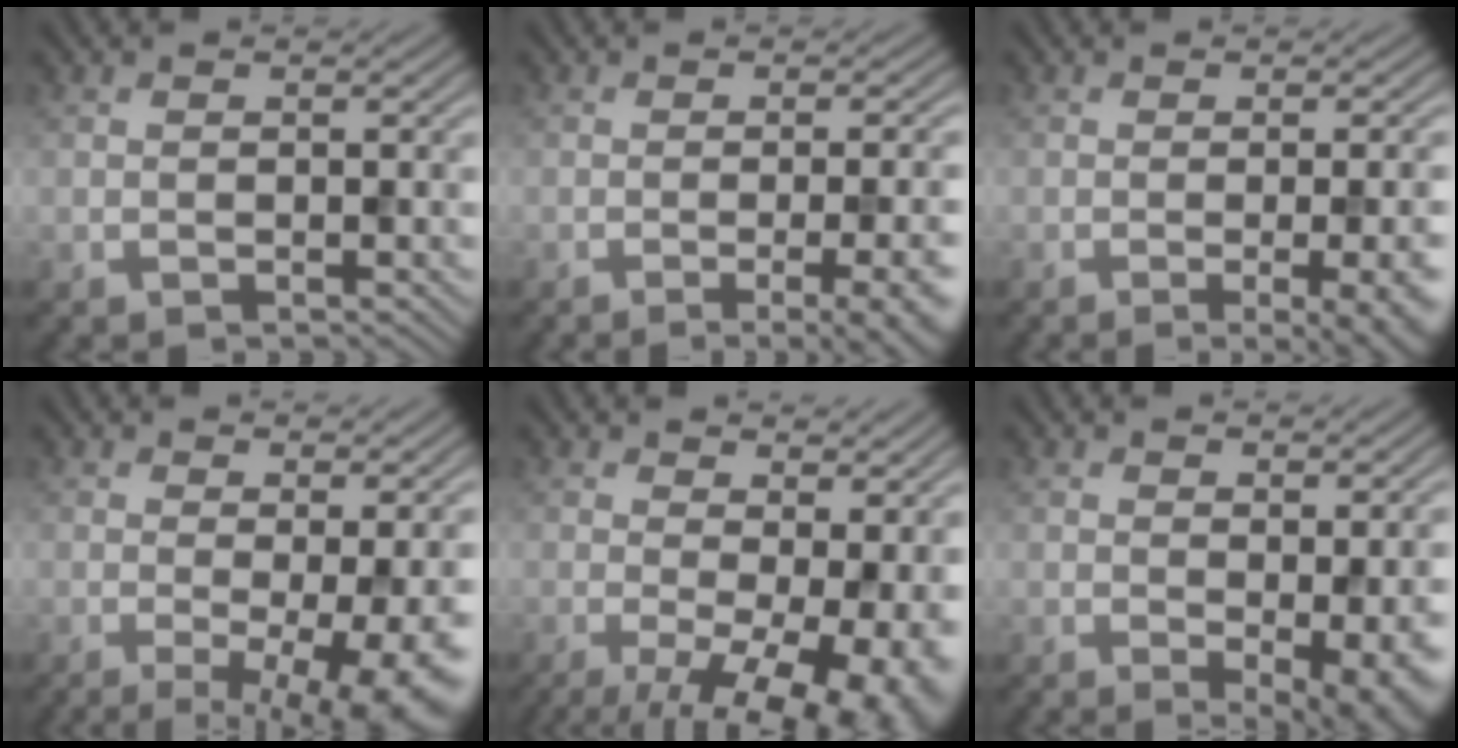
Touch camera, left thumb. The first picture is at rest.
{"total": 9.3, "force": [-3.1, 3.1, 8.3], "torque": [-0.073, 0.008, -0.032]}
{"total": 8.7, "force": [-2.3, 2.9, 7.8], "torque": [-0.070, -0.004, -0.016]}
{"total": 8.3, "force": [-1.7, 1.9, 7.9], "torque": [-0.112, -0.011, -0.016]}
{"total": 12.8, "force": [-1.8, 5.5, 11.4], "torque": [-0.149, -0.024, -0.002]}
{"total": 4.6, "force": [-0.1, 1.3, 4.4], "torque": [-0.061, -0.011, 0.003]}